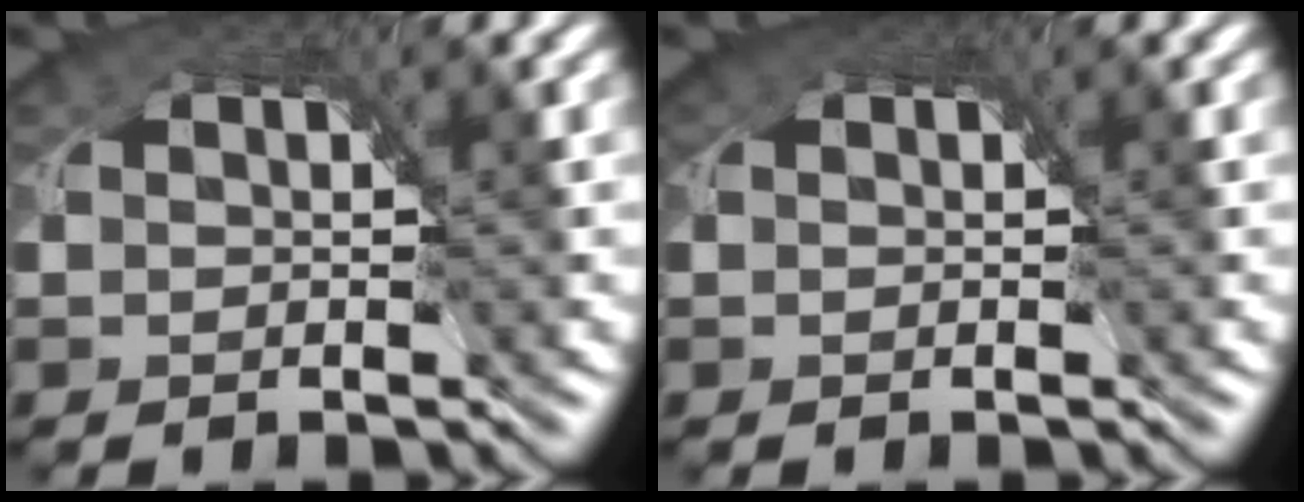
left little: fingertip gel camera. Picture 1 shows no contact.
{"total": 2.0, "force": [0.7, 1.6, 0.9], "torque": [-0.019, 0.001, 0.006]}